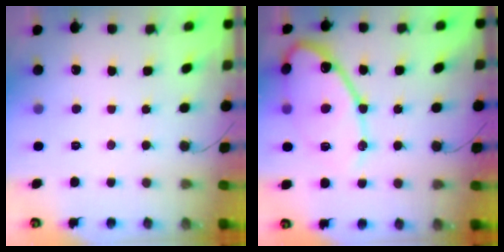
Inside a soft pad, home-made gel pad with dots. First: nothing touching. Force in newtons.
{"total": 16.3, "press": 16.2, "slide": 1.6}